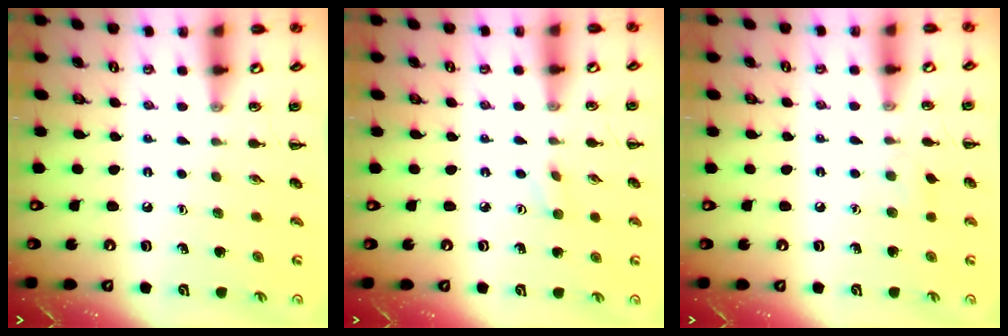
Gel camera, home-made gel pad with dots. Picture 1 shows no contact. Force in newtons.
{"total": 2.3, "press": 2.2, "slide": 0.8}
{"total": 4.2, "press": 3.9, "slide": 1.6}